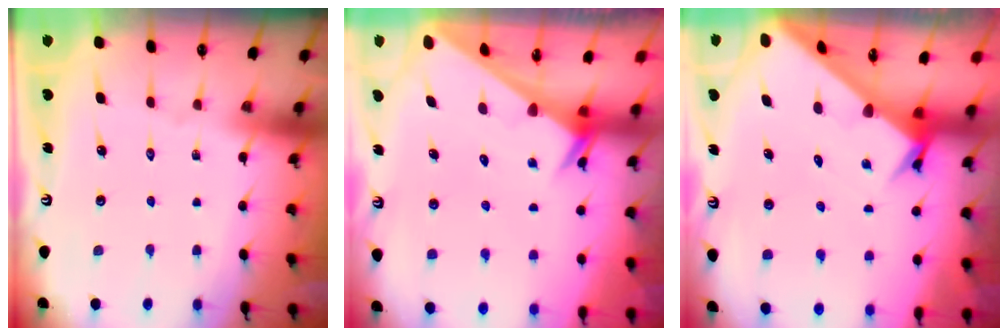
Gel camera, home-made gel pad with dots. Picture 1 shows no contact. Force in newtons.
{"total": 2.4, "press": 2.4, "slide": 0.1}
{"total": 3.6, "press": 3.5, "slide": 0.3}